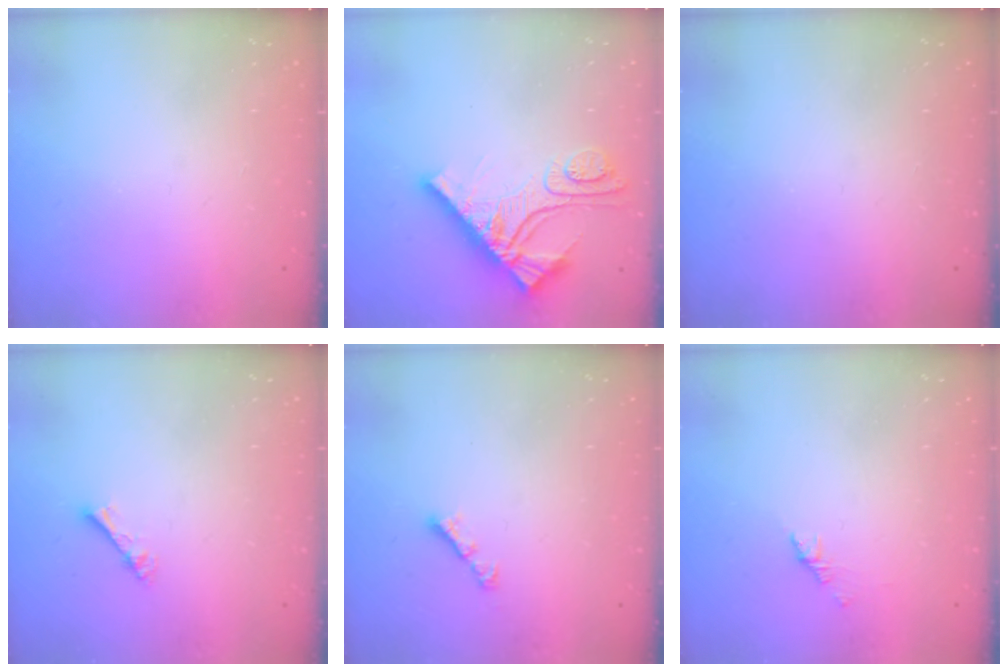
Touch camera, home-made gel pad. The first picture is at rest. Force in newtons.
{"total": 11.8, "press": 11.8, "slide": 1.2}
{"total": 0.0}
{"total": 2.3, "press": 2.3, "slide": 0.3}
{"total": 2.8, "press": 2.8, "slide": 0.7}
{"total": 1.1, "press": 1.0, "slide": 0.5}